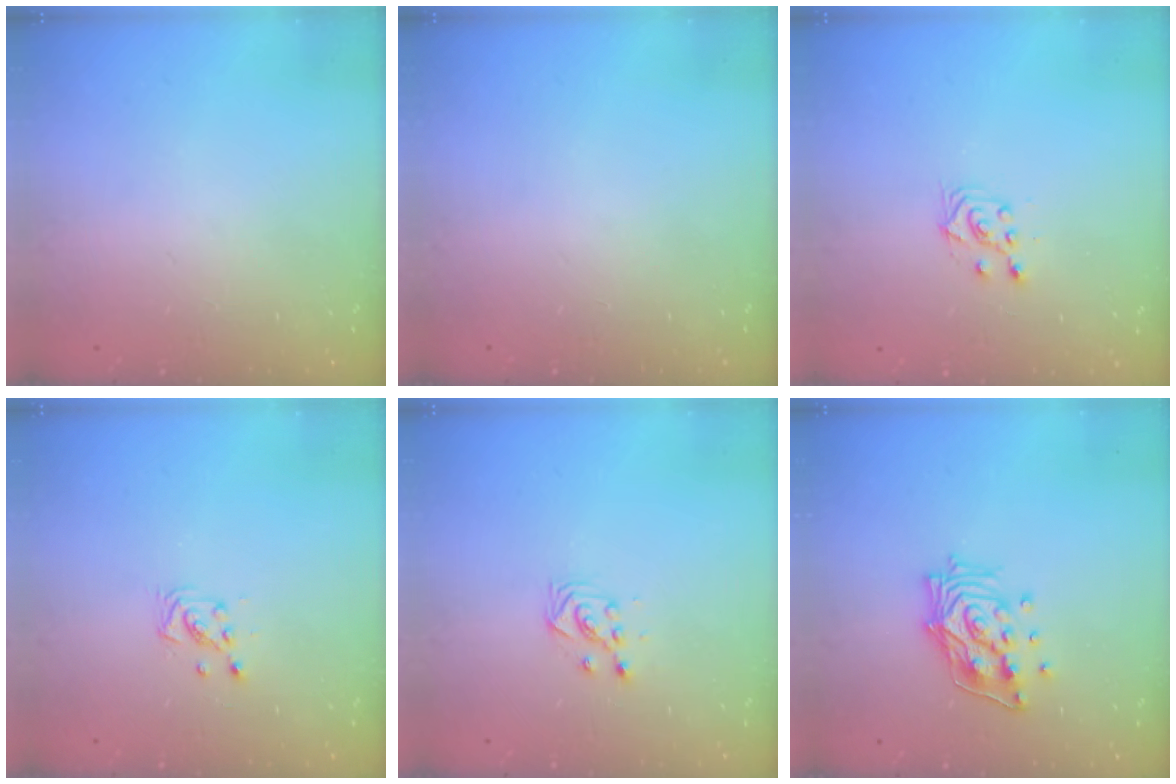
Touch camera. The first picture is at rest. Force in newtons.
{"total": 0.0}
{"total": 5.0, "press": 5.0, "slide": 0.8}
{"total": 2.9, "press": 2.9, "slide": 0.3}
{"total": 2.7, "press": 2.7, "slide": 0.3}
{"total": 13.5, "press": 13.5, "slide": 1.6}